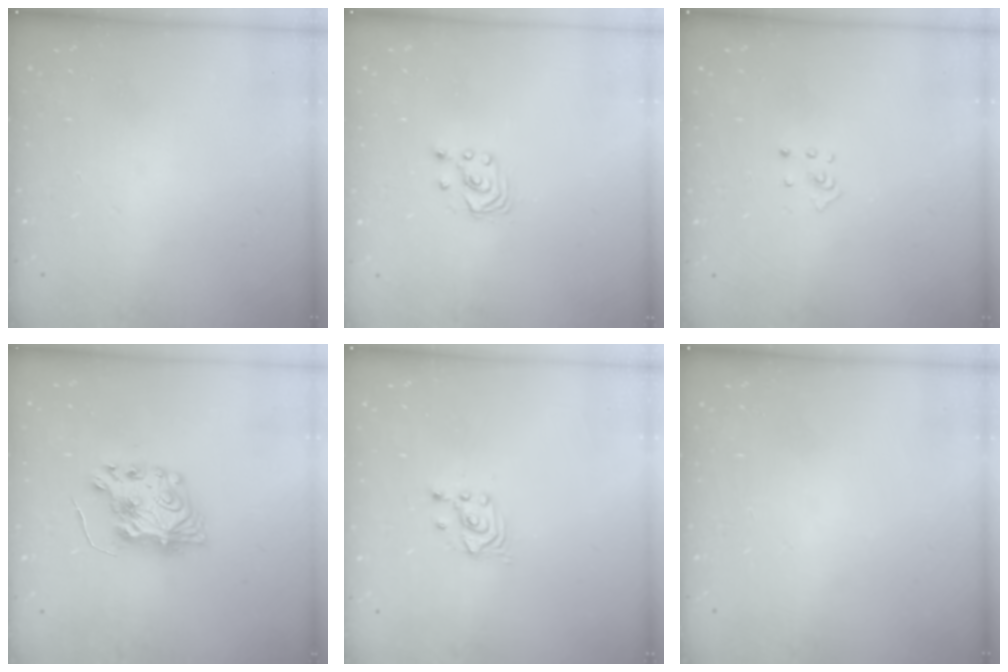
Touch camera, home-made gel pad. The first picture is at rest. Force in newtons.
{"total": 2.1, "press": 2.1, "slide": 0.3}
{"total": 2.9, "press": 2.9, "slide": 0.3}
{"total": 9.1, "press": 9.0, "slide": 0.8}
{"total": 2.7, "press": 2.7, "slide": 0.3}
{"total": 0.0}